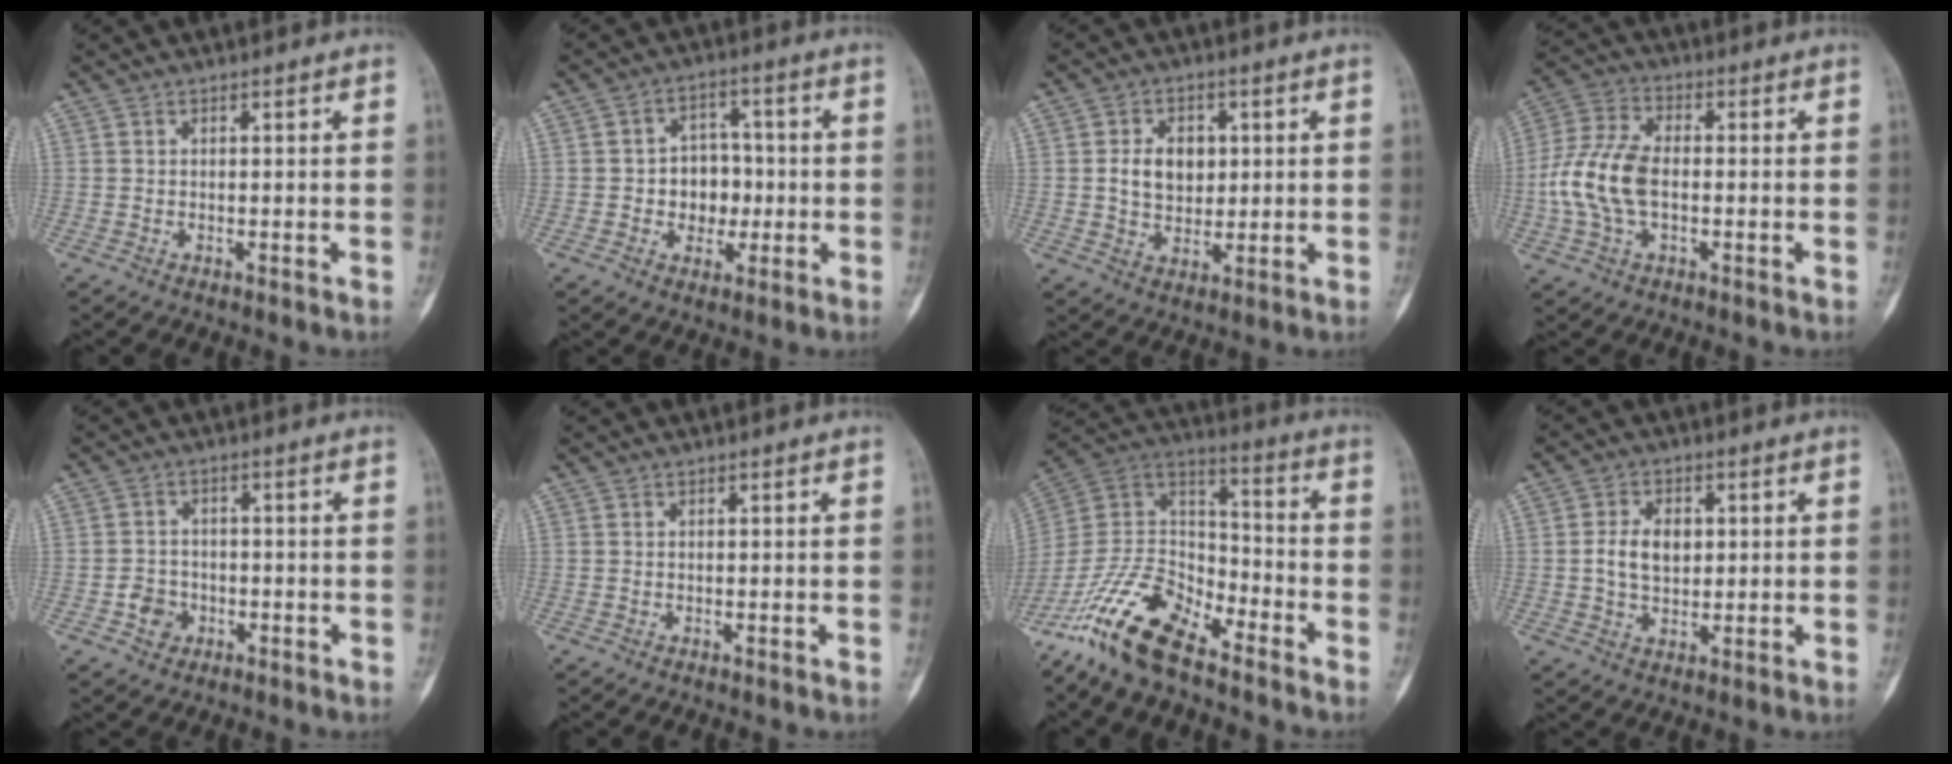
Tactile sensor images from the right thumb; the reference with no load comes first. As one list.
[{"total": 8.2, "force": [-0.9, 6.7, 4.7], "torque": [-0.024, 0.020, -0.015]}, {"total": 7.7, "force": [1.3, 5.6, 5.1], "torque": [-0.058, -0.007, 0.024]}, {"total": 11.9, "force": [-1.3, 6.9, 9.6], "torque": [-0.212, 0.021, -0.028]}, {"total": 4.1, "force": [-1.6, 3.5, 1.5], "torque": [-0.005, 0.014, -0.028]}, {"total": 0.0}, {"total": 17.6, "force": [-12.5, 7.2, 10.1], "torque": [-0.185, 0.076, -0.241]}, {"total": 6.7, "force": [0.8, 4.5, 4.9], "torque": [-0.075, 0.001, 0.014]}]